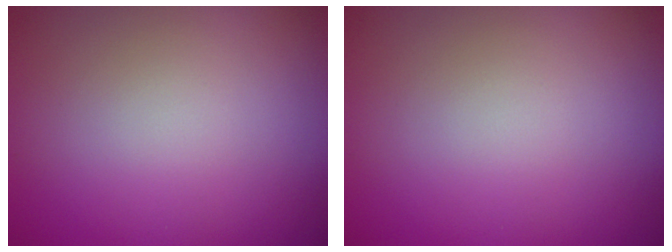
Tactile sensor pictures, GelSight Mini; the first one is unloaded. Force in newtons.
{"total": 0.0}